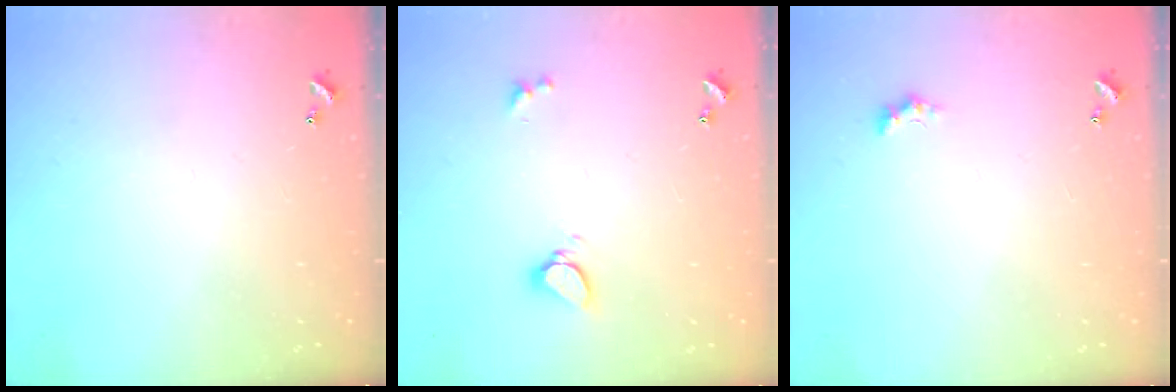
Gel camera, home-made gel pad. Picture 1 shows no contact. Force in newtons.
{"total": 4.4, "press": 4.4, "slide": 0.6}
{"total": 1.1, "press": 1.1, "slide": 0.4}